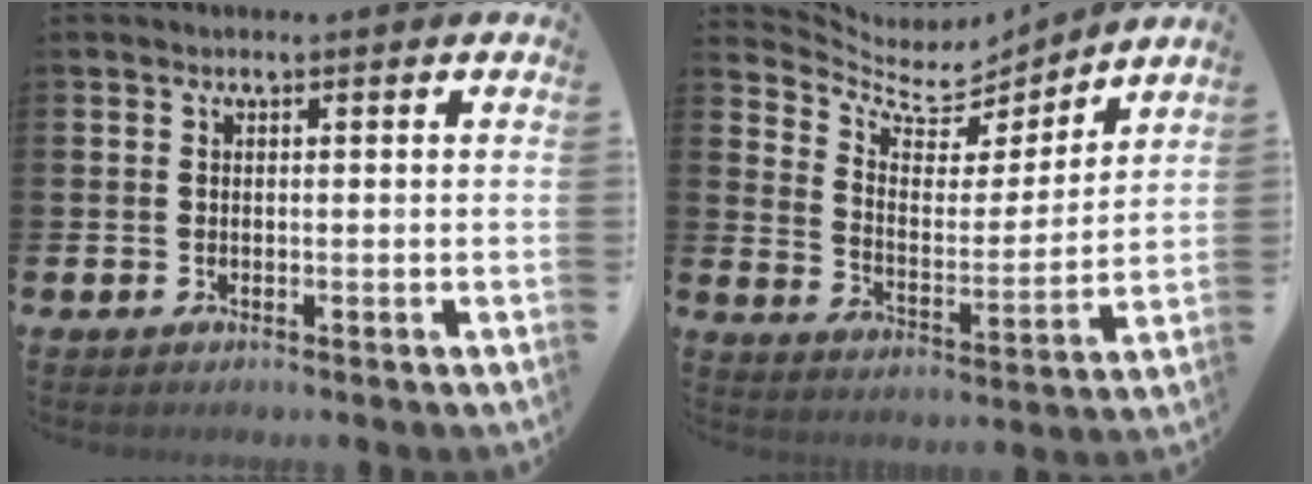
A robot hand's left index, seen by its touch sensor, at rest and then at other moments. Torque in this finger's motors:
{"motor_torque": [-0.79, -0.90, -0.08, -0.03]}